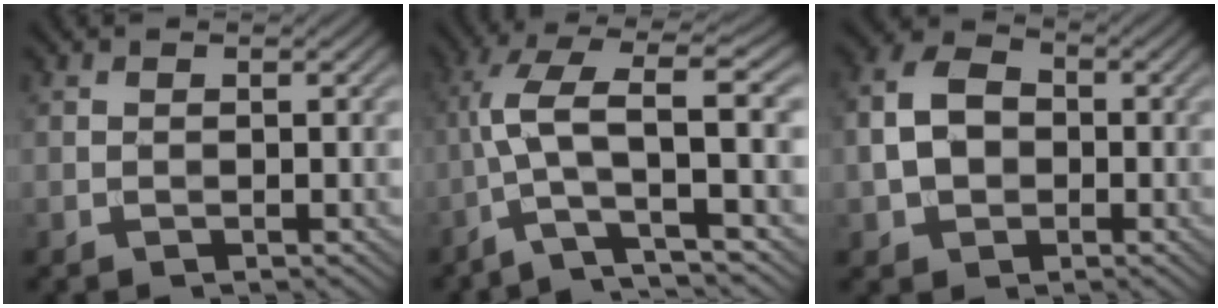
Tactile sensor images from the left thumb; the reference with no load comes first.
{"total": 9.5, "force": [-2.1, 2.5, 8.9], "torque": [-0.173, 0.023, -0.055]}
{"total": 6.4, "force": [-0.8, 4.9, 4.1], "torque": [-0.093, 0.004, -0.024]}